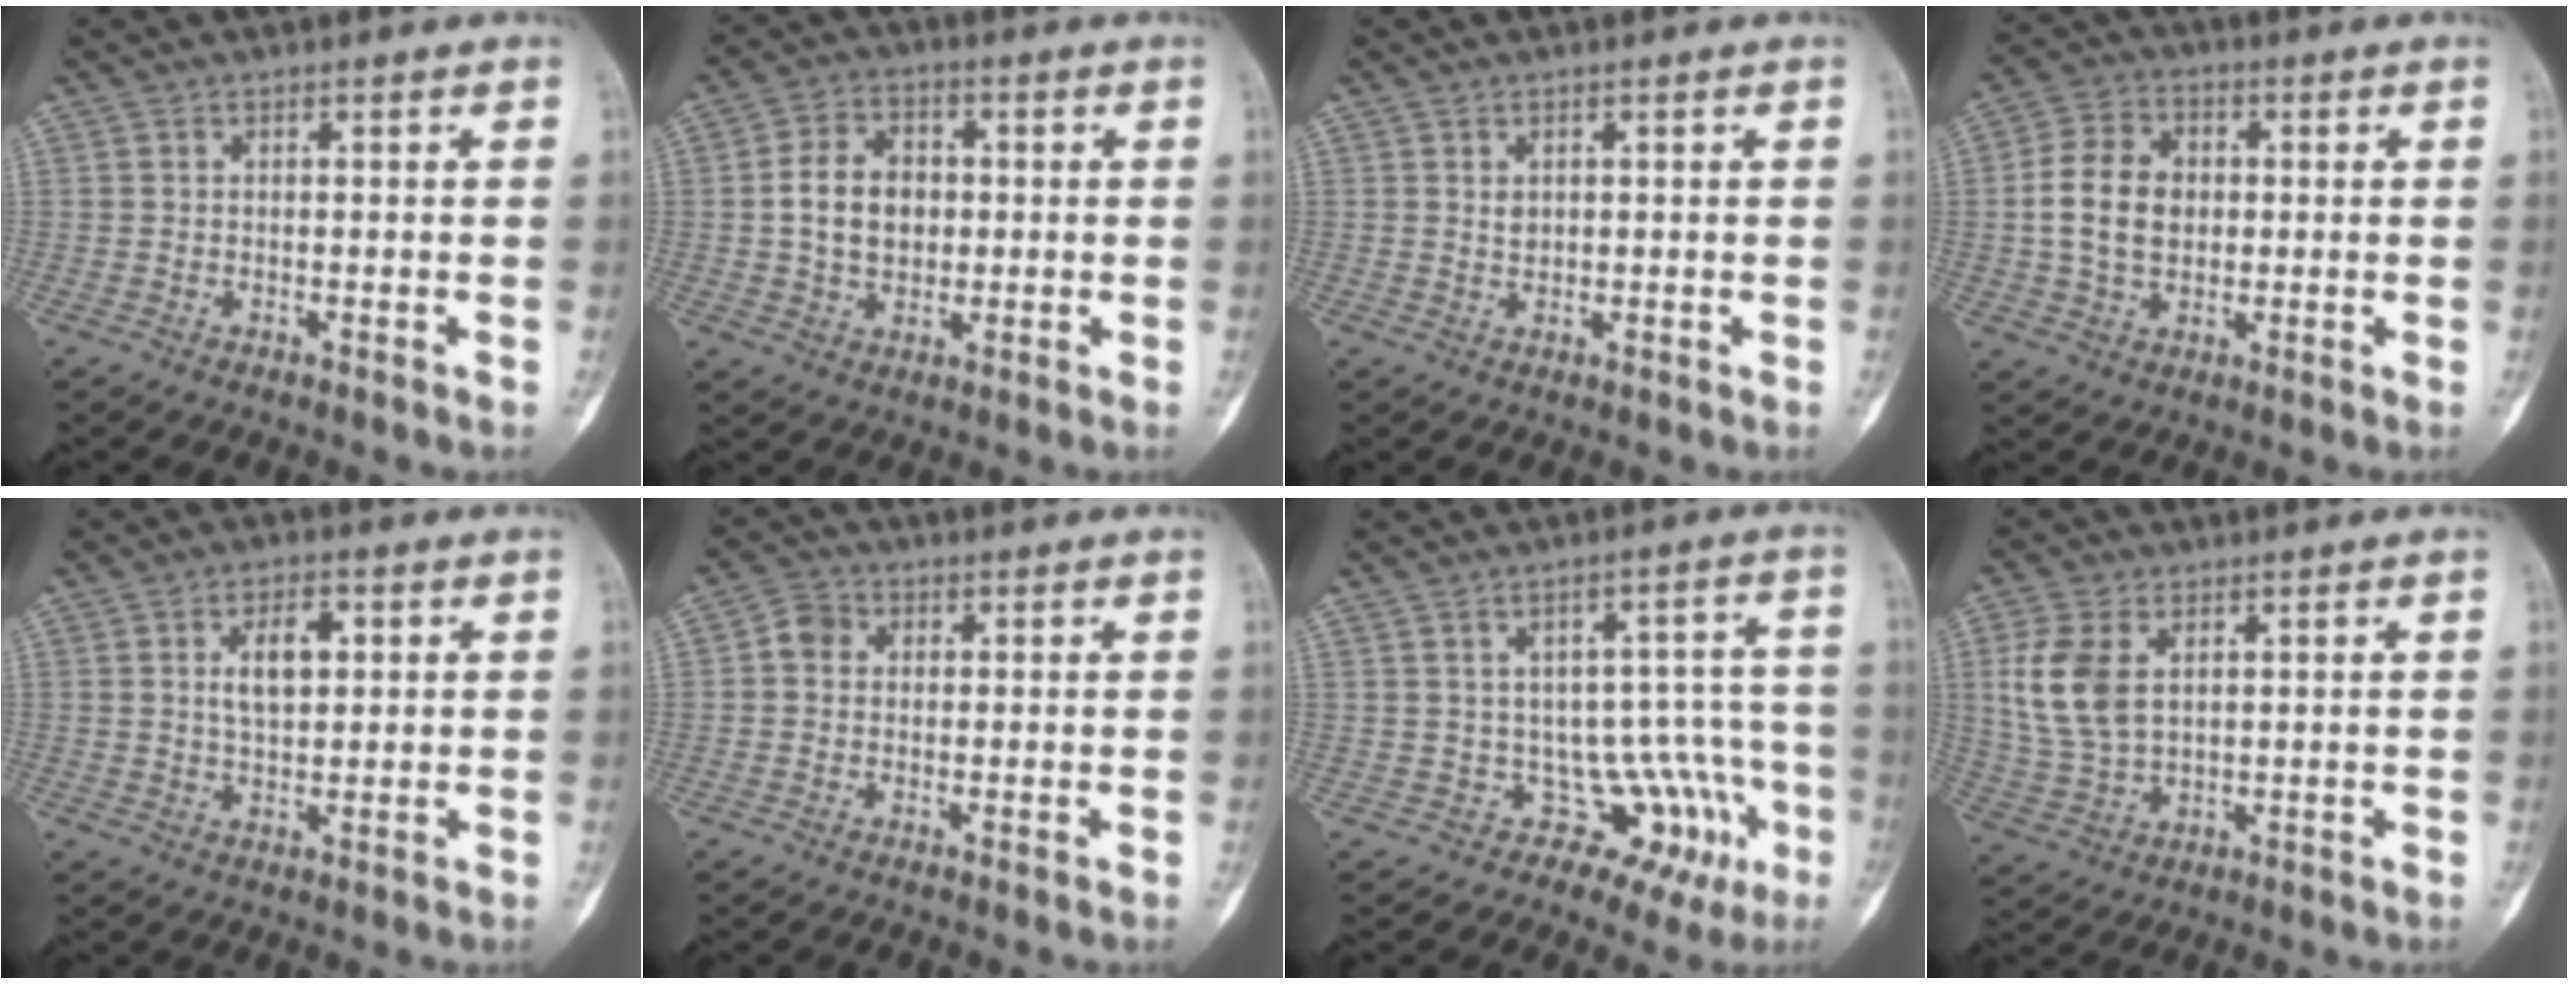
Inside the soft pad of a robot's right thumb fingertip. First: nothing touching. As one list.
[{"total": 9.2, "force": [0.3, 6.9, 6.1], "torque": [-0.084, 0.009, 0.004]}, {"total": 1.6, "force": [0.5, 1.2, 0.9], "torque": [-0.008, -0.004, 0.013]}, {"total": 10.4, "force": [0.4, 7.7, 6.9], "torque": [-0.113, 0.012, 0.004]}, {"total": 6.2, "force": [1.6, 3.5, 5.0], "torque": [-0.075, -0.002, 0.027]}, {"total": 3.6, "force": [0.3, 3.1, 1.8], "torque": [-0.018, 0.010, -0.002]}, {"total": 12.3, "force": [-4.4, 8.8, 7.3], "torque": [-0.037, 0.037, -0.046]}, {"total": 9.8, "force": [2.6, 6.1, 7.2], "torque": [-0.150, -0.005, 0.061]}]